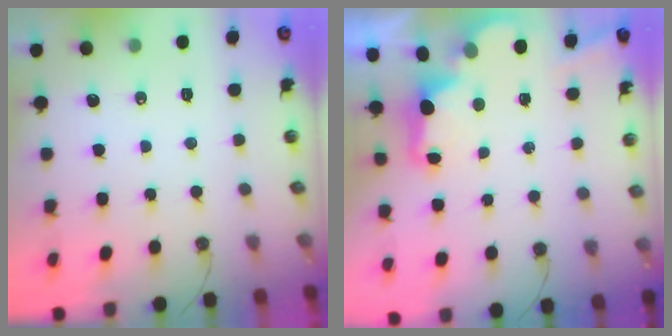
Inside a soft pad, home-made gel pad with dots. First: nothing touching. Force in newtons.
{"total": 2.7, "press": 2.6, "slide": 0.8}